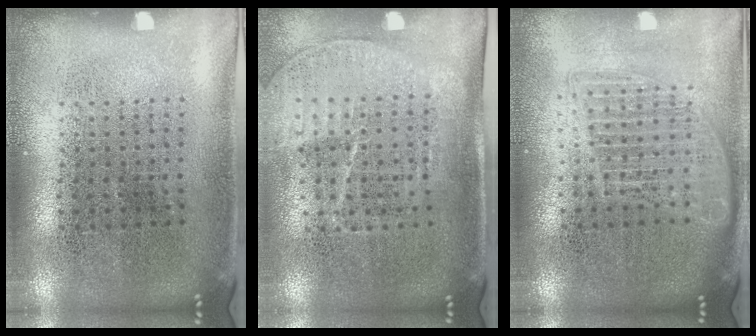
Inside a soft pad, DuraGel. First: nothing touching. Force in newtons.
{"total": 1.5, "press": 1.3, "slide": 0.8}
{"total": 1.7, "press": 1.5, "slide": 0.8}